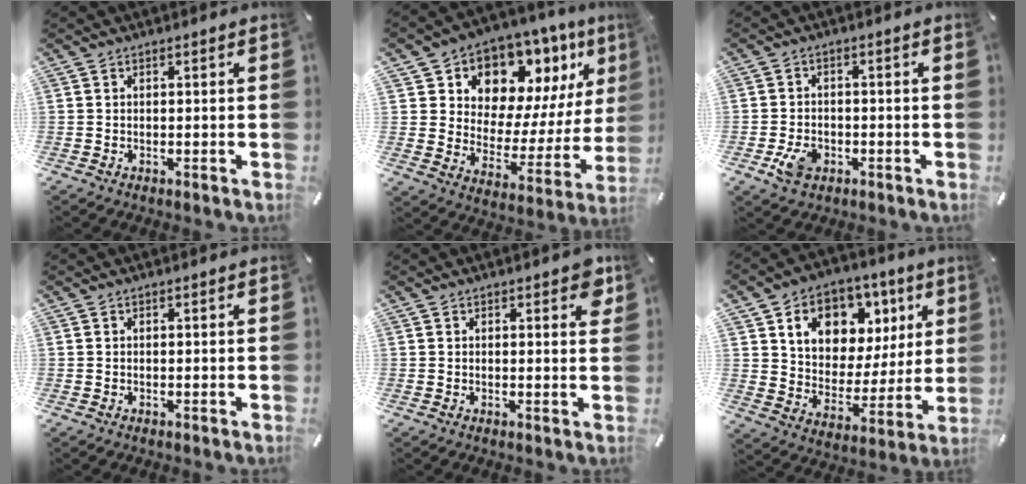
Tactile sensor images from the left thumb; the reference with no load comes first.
{"total": 11.3, "force": [8.7, 7.1, 1.8], "torque": [-0.026, -0.105, 0.155]}
{"total": 5.4, "force": [-2.2, 3.9, 3.1], "torque": [-0.067, 0.007, -0.040]}
{"total": 0.0}
{"total": 3.7, "force": [2.0, 1.8, 2.6], "torque": [-0.025, -0.004, 0.028]}
{"total": 13.1, "force": [6.4, 10.0, 5.6], "torque": [-0.085, -0.042, 0.117]}